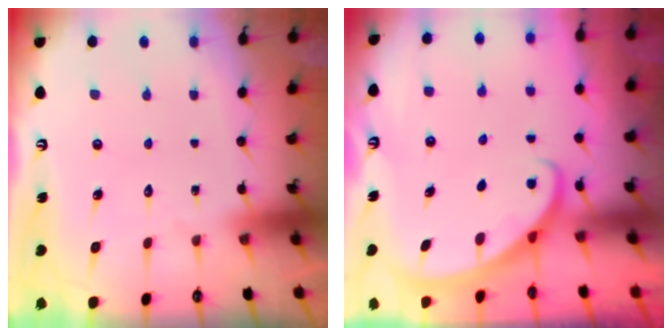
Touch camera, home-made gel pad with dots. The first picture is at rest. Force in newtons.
{"total": 2.6, "press": 2.6, "slide": 0.1}